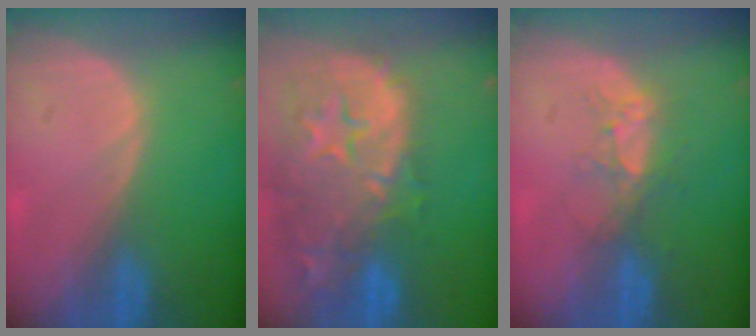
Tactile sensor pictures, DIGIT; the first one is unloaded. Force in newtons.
{"total": 15.3, "press": 12.2, "slide": 9.1}
{"total": 4.0, "press": 3.5, "slide": 1.9}